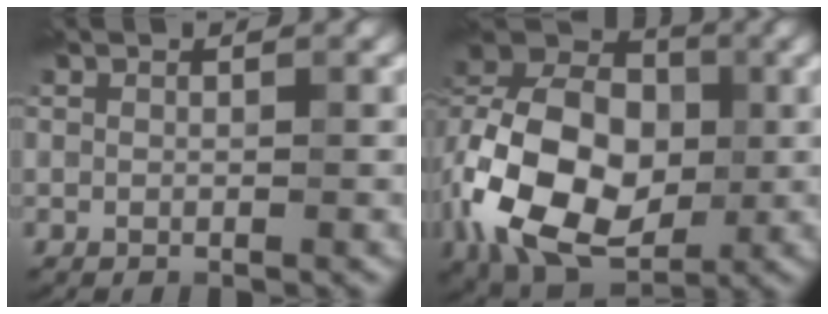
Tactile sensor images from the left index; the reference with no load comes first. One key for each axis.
{"total": 14.7, "fx": -3.2, "fy": 10.0, "fz": 10.3, "tx": -0.220, "ty": 0.012, "tz": -0.062}